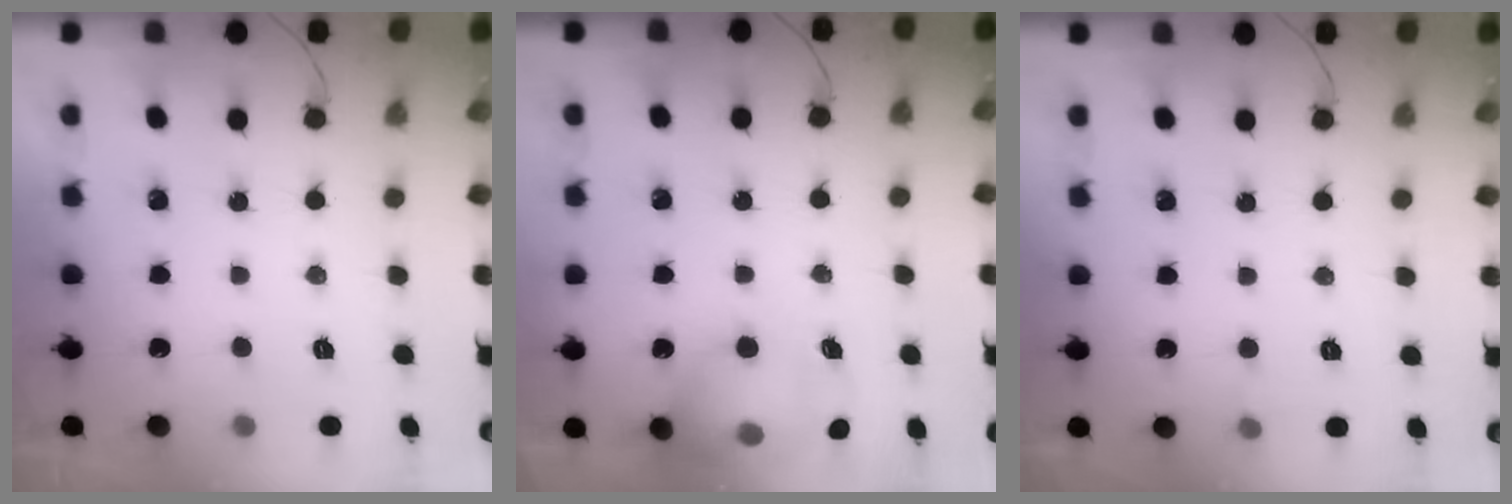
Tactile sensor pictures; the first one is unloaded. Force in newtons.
{"total": 14.9, "press": 14.8, "slide": 2.1}
{"total": 2.3, "press": 2.1, "slide": 0.9}